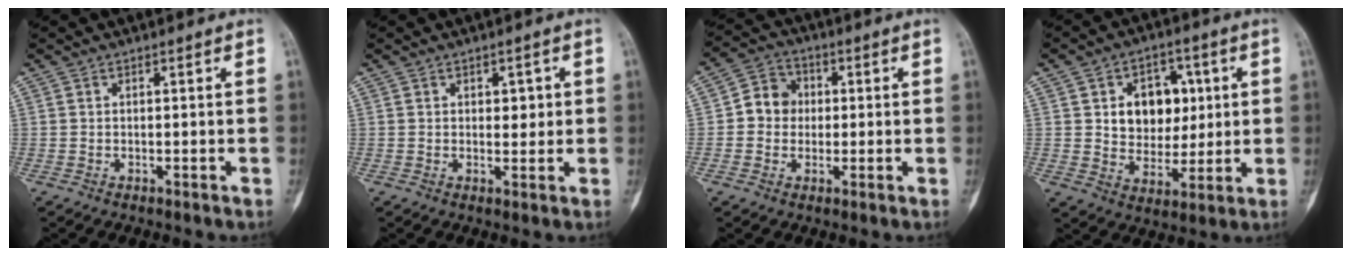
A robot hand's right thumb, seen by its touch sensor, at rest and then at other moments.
{"total": 2.7, "force": [0.6, 1.7, 2.0], "torque": [-0.005, -0.002, 0.009]}
{"total": 6.9, "force": [0.1, 6.3, 2.9], "torque": [-0.019, 0.015, -0.011]}
{"total": 11.8, "force": [2.6, 9.0, 7.3], "torque": [-0.053, -0.007, 0.047]}